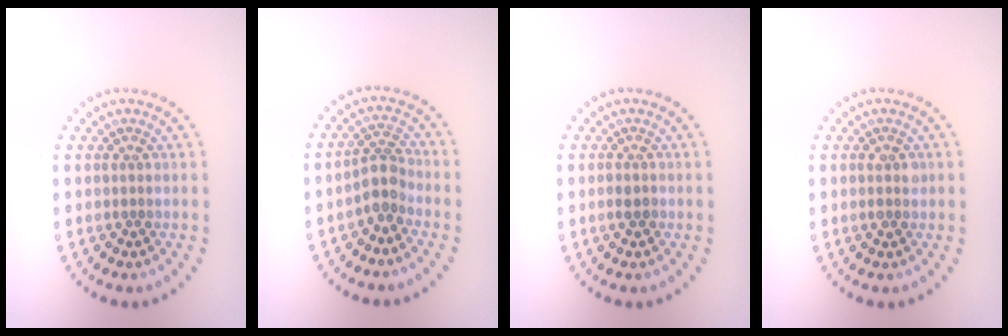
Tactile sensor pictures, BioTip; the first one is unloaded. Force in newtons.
{"total": 2.4, "press": 1.9, "slide": 1.5}
{"total": 1.1, "press": 1.1, "slide": 0.3}
{"total": 1.1, "press": 1.1, "slide": 0.0}